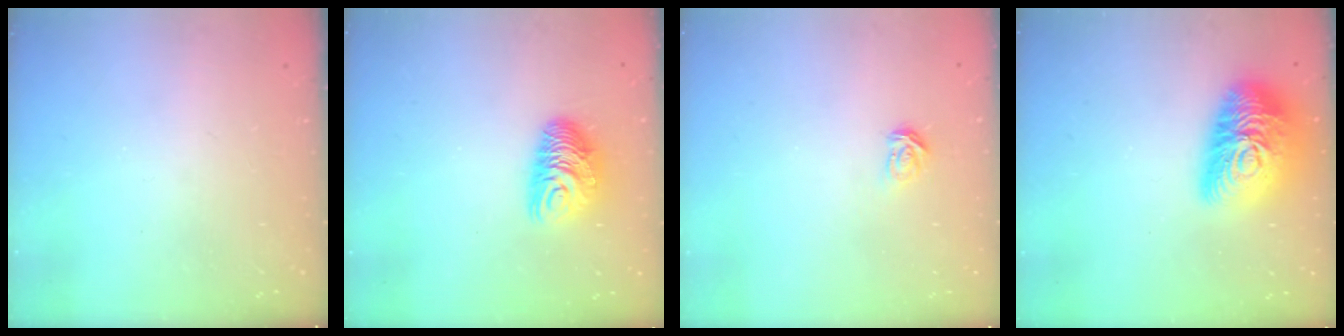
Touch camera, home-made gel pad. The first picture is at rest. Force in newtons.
{"total": 9.8, "press": 9.8, "slide": 0.2}
{"total": 3.3, "press": 3.3, "slide": 0.5}
{"total": 18.7, "press": 18.6, "slide": 1.0}